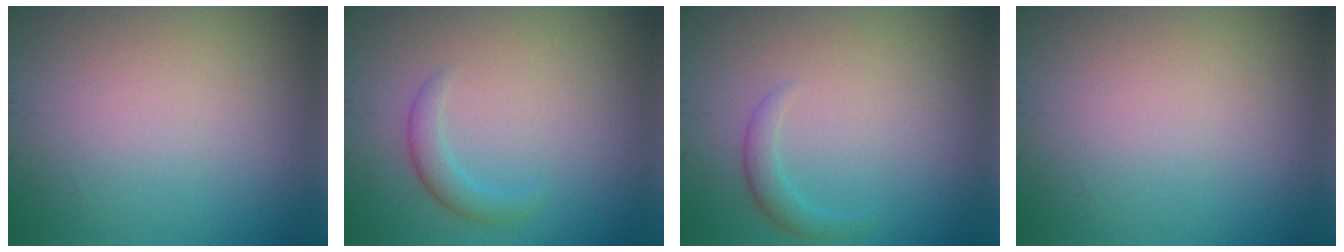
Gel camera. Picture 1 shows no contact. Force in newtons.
{"total": 1.8, "press": 1.8, "slide": 0.0}
{"total": 1.5, "press": 1.5, "slide": 0.2}
{"total": 0.0}